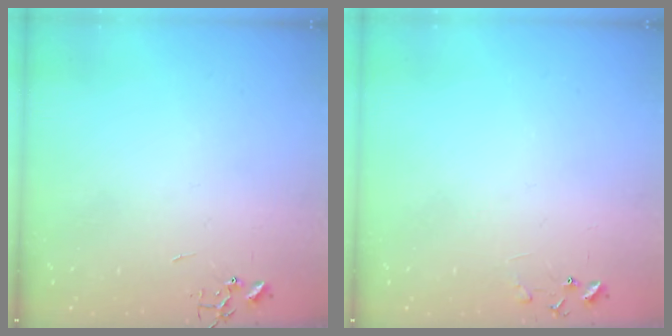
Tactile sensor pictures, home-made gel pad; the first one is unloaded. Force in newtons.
{"total": 6.4, "press": 6.4, "slide": 0.4}